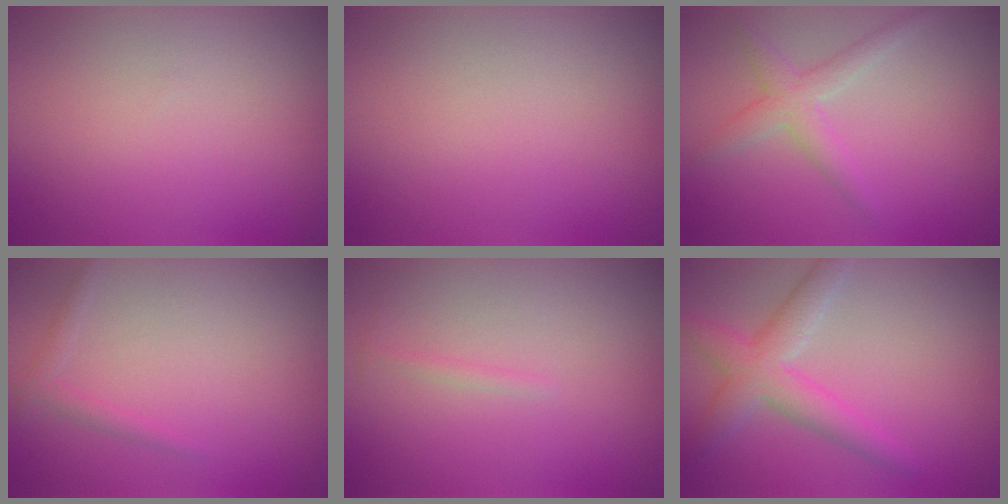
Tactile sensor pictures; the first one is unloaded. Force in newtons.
{"total": 0.0}
{"total": 2.5, "press": 2.5, "slide": 0.1}
{"total": 1.2, "press": 1.2, "slide": 0.1}
{"total": 0.6, "press": 0.6, "slide": 0.1}
{"total": 4.2, "press": 4.2, "slide": 0.1}